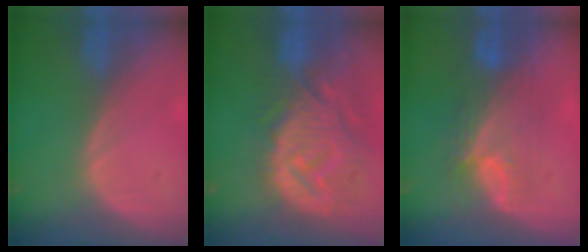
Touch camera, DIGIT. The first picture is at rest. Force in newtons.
{"total": 13.4, "press": 11.7, "slide": 6.6}
{"total": 7.3, "press": 7.2, "slide": 1.4}